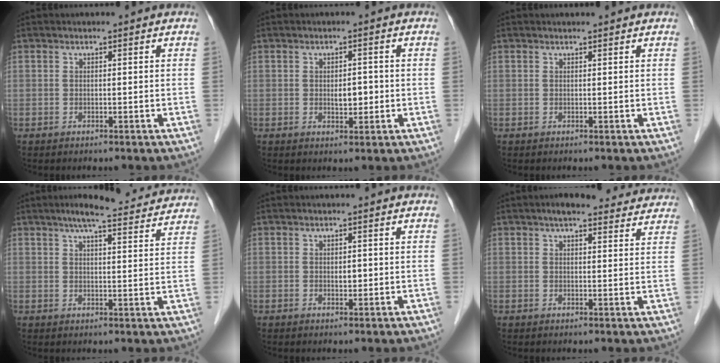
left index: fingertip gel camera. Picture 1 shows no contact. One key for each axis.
{"total": 2.6, "fx": -0.2, "fy": 1.3, "fz": 2.2, "tx": -0.033, "ty": 0.001, "tz": 0.000}
{"total": 0.9, "fx": 0.8, "fy": 0.0, "fz": 0.3, "tx": -0.006, "ty": 0.008, "tz": 0.014}
{"total": 13.7, "fx": 12.2, "fy": 1.6, "fz": 6.0, "tx": -0.080, "ty": 0.016, "tz": 0.146}
{"total": 1.2, "fx": 0.0, "fy": 0.7, "fz": 1.0, "tx": -0.016, "ty": 0.000, "tz": 0.002}
{"total": 12.4, "fx": 11.0, "fy": 3.0, "fz": 4.9, "tx": -0.046, "ty": 0.026, "tz": 0.124}